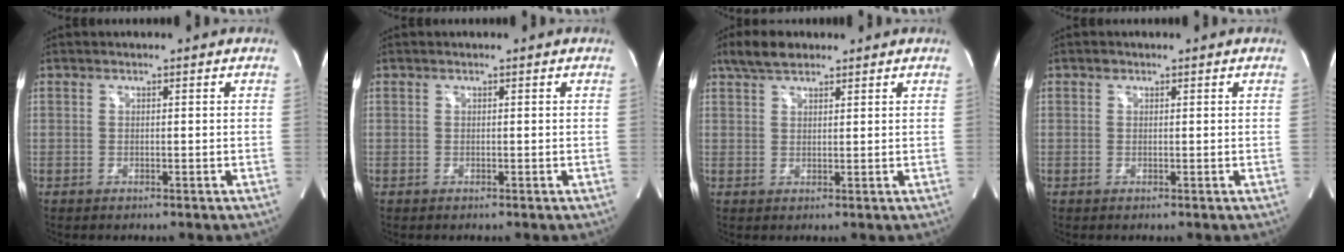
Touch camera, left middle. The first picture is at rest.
{"total": 0.0}
{"total": 4.6, "force": [3.5, 1.8, 2.3], "torque": [-0.056, 0.016, 0.068]}
{"total": 0.6, "force": [0.4, 0.5, 0.1], "torque": [0.000, 0.002, 0.004]}